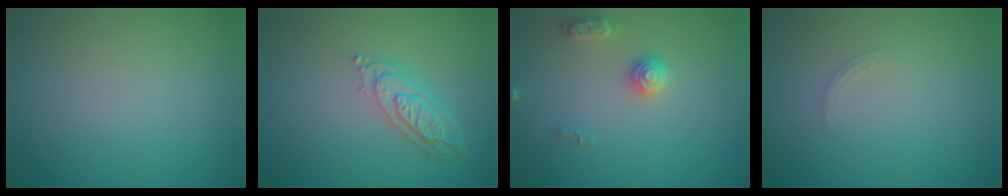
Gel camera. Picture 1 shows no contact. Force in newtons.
{"total": 3.8, "press": 2.9, "slide": 2.5}
{"total": 2.2, "press": 2.2, "slide": 0.1}
{"total": 0.7, "press": 0.7, "slide": 0.1}